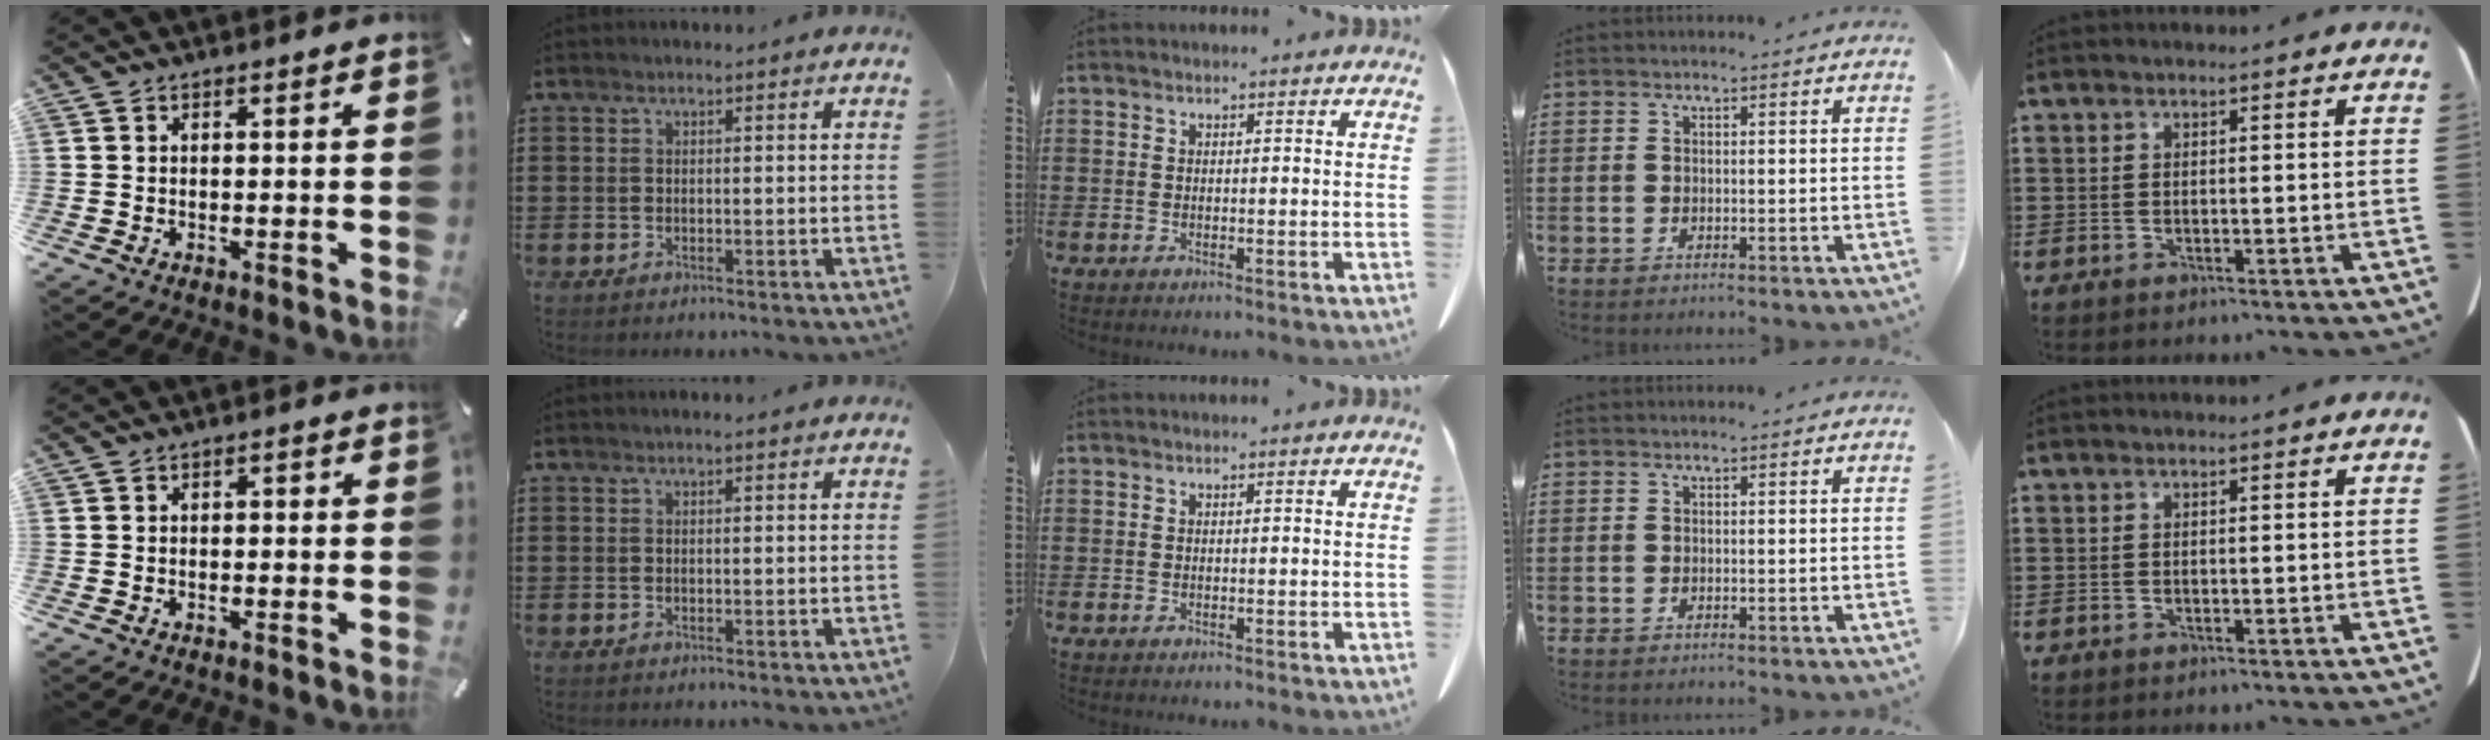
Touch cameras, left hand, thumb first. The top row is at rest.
{"thumb": {"total": 1.1, "force": [-0.5, 0.6, 0.7], "torque": [-0.014, 0.004, -0.011]}}